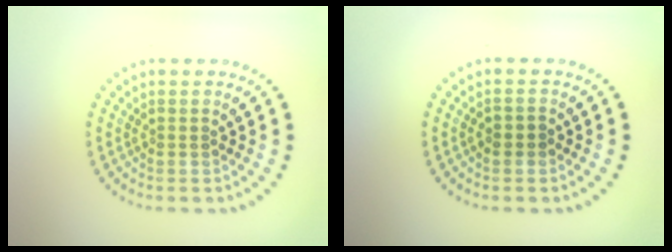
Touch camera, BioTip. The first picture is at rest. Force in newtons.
{"total": 1.2, "press": 1.1, "slide": 0.4}